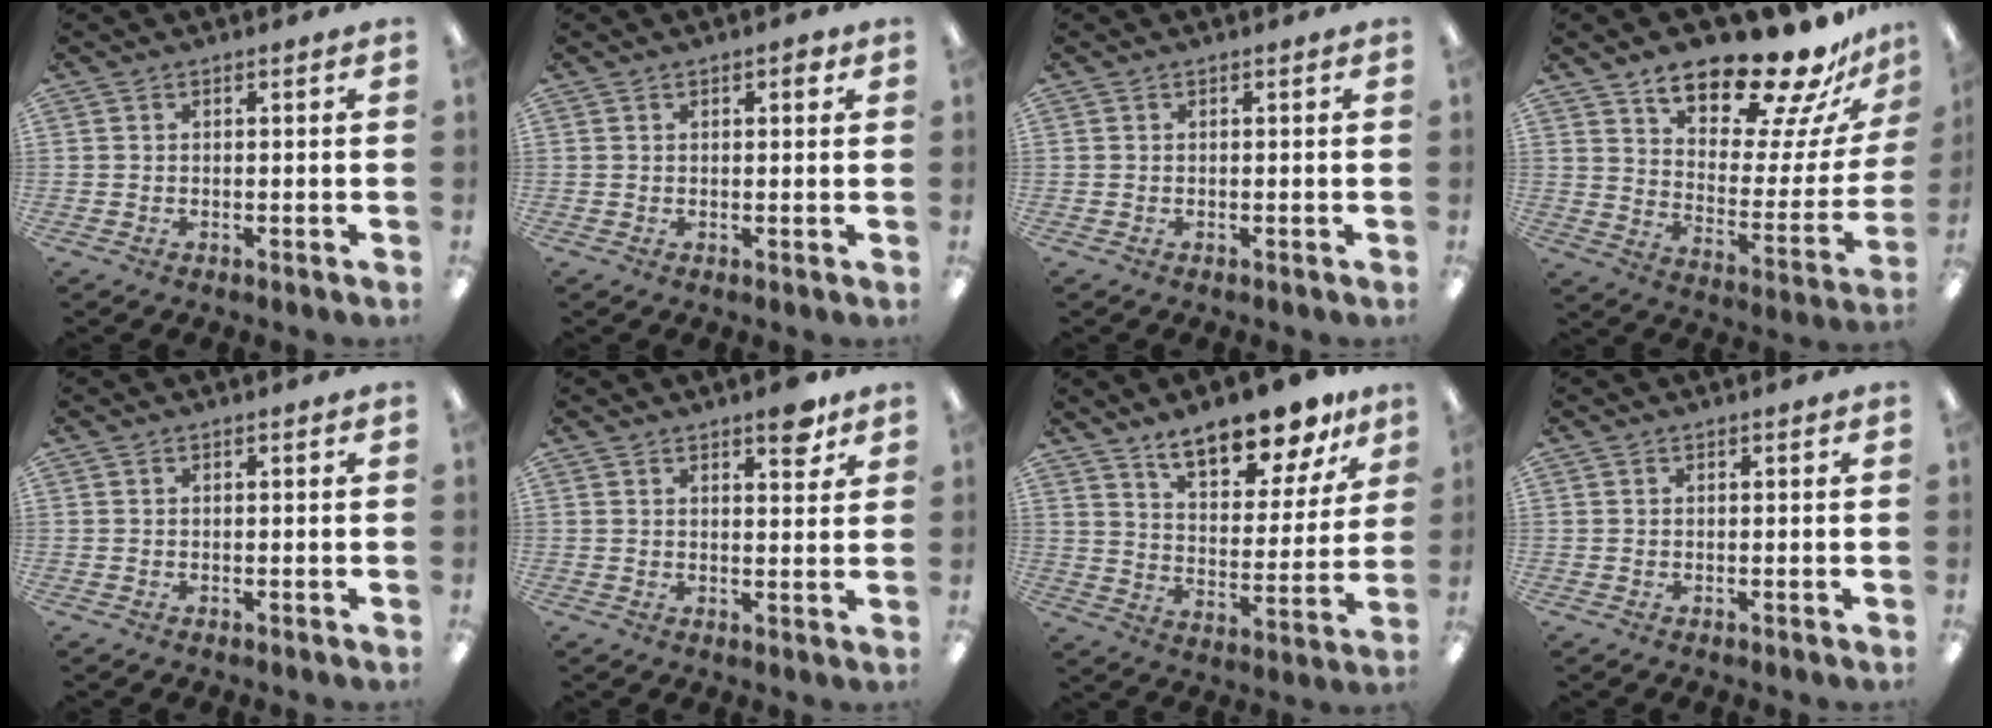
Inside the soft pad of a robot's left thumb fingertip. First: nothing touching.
{"total": 1.8, "force": [0.9, 0.9, 1.3], "torque": [-0.011, -0.003, 0.012]}
{"total": 0.0}
{"total": 20.7, "force": [16.7, 6.2, 10.6], "torque": [-0.149, -0.130, 0.274]}
{"total": 0.0}
{"total": 5.9, "force": [4.2, 2.1, 3.6], "torque": [-0.033, -0.026, 0.064]}
{"total": 15.4, "force": [12.7, 5.2, 7.0], "torque": [-0.106, -0.081, 0.221]}
{"total": 0.0}